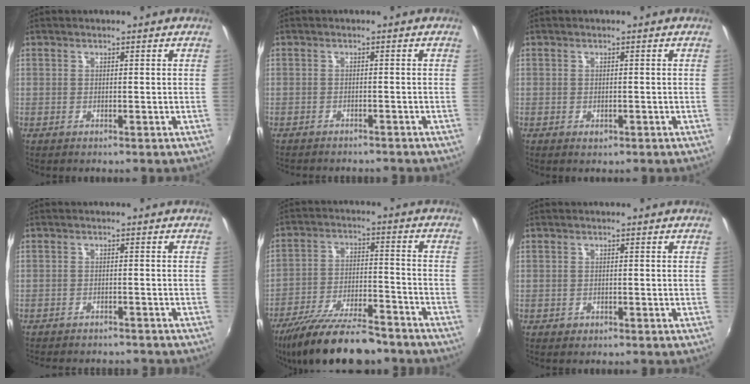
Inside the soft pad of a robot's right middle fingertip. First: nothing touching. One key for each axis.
{"total": 4.6, "fx": -4.2, "fy": 1.1, "fz": 1.4, "tx": -0.041, "ty": -0.012, "tz": -0.061}
{"total": 1.2, "fx": -0.6, "fy": 0.8, "fz": 0.6, "tx": -0.010, "ty": -0.004, "tz": -0.009}
{"total": 7.6, "fx": -6.9, "fy": 2.0, "fz": 2.5, "tx": -0.066, "ty": -0.014, "tz": -0.097}
{"total": 18.5, "fx": -15.2, "fy": 4.8, "fz": 9.4, "tx": -0.183, "ty": -0.027, "tz": -0.240}
{"total": 1.0, "fx": -0.6, "fy": 0.8, "fz": 0.3, "tx": -0.008, "ty": 0.000, "tz": -0.006}